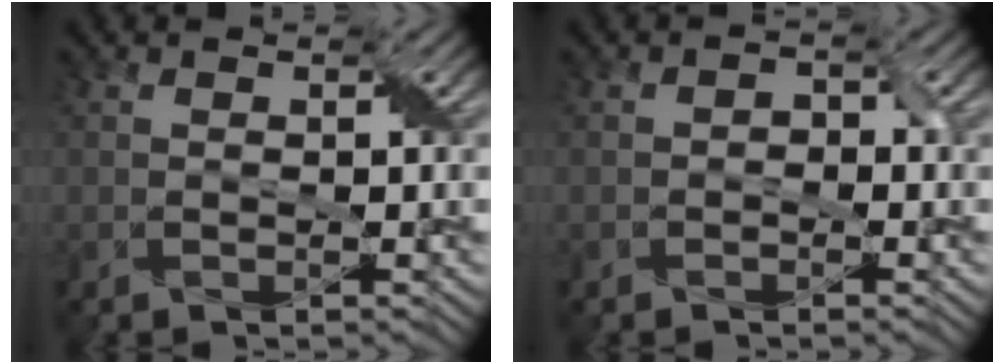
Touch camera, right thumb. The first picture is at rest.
{"total": 1.3, "force": [-0.6, 0.9, 0.7], "torque": [-0.012, 0.002, -0.015]}